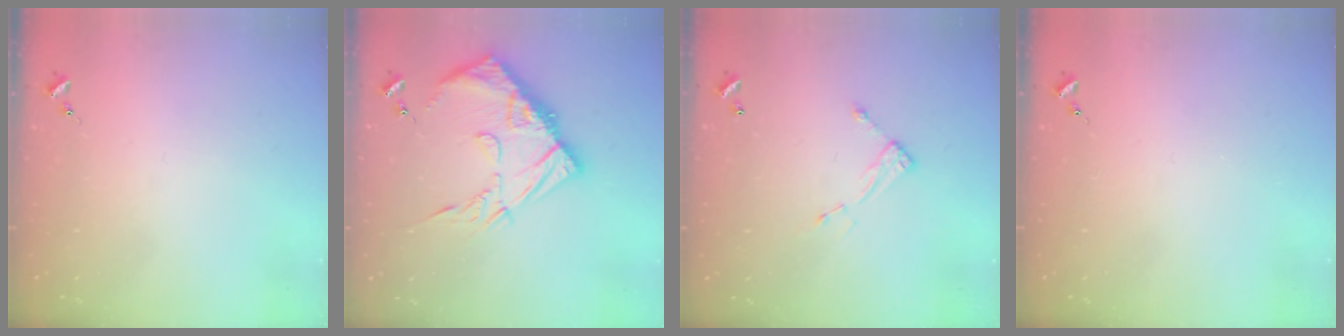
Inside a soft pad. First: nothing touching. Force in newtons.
{"total": 16.8, "press": 16.7, "slide": 1.7}
{"total": 4.7, "press": 4.6, "slide": 0.4}
{"total": 0.0}